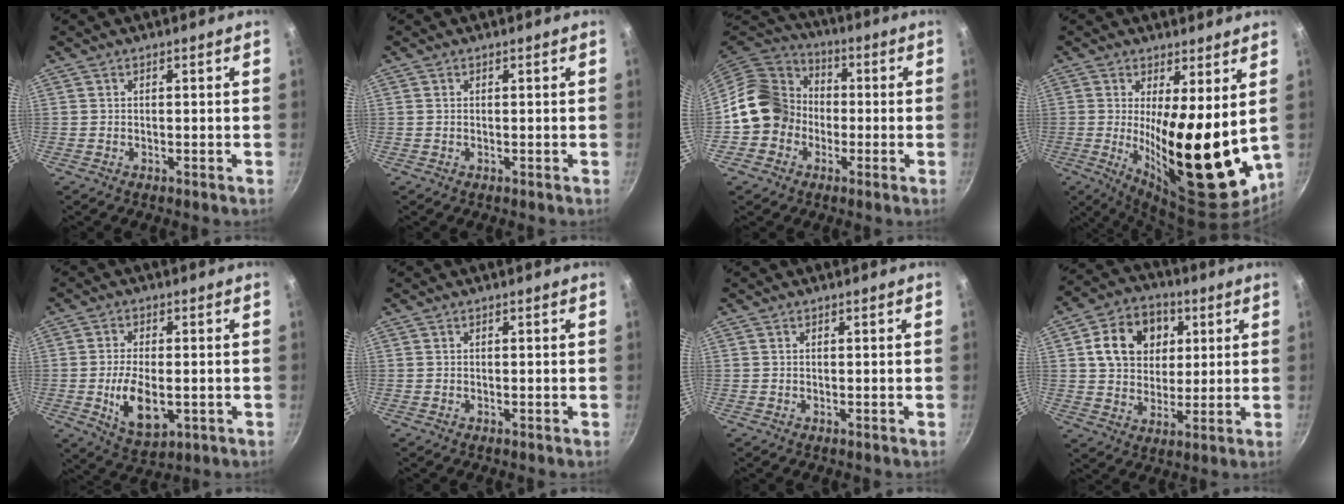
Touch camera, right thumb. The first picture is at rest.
{"total": 0.0}
{"total": 12.9, "force": [-1.8, 11.4, 5.7], "torque": [-0.063, 0.040, -0.048]}
{"total": 20.4, "force": [1.5, 7.1, 19.1], "torque": [-0.258, -0.045, 0.038]}
{"total": 9.8, "force": [-1.7, 5.1, 8.2], "torque": [-0.144, -0.006, -0.019]}
{"total": 0.0}
{"total": 0.0}
{"total": 13.3, "force": [3.9, 10.5, 7.2], "torque": [-0.095, 0.005, 0.060]}